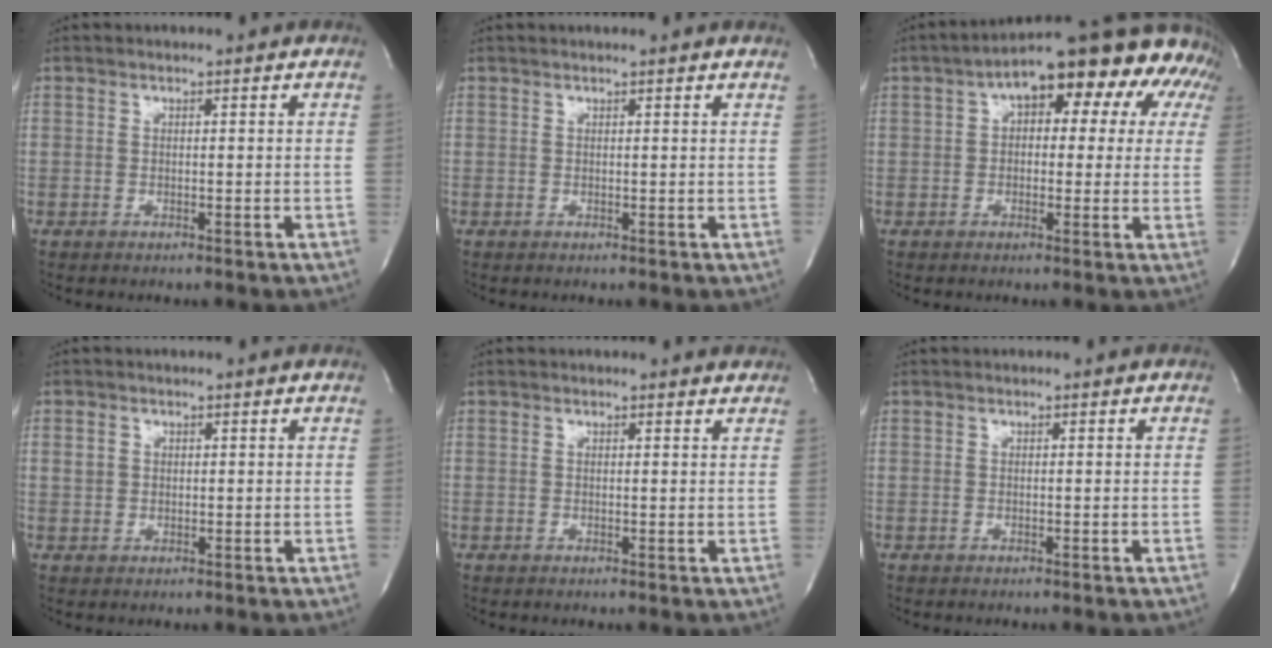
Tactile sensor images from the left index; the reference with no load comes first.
{"total": 1.6, "force": [1.5, -0.4, 0.5], "torque": [-0.018, 0.000, 0.021]}
{"total": 17.7, "force": [9.5, 7.8, 12.7], "torque": [-0.173, 0.067, 0.114]}
{"total": 1.6, "force": [0.6, 1.3, 0.6], "torque": [-0.012, 0.007, 0.012]}
{"total": 3.5, "force": [3.4, 0.7, 0.8], "torque": [-0.014, 0.000, 0.026]}
{"total": 0.0}